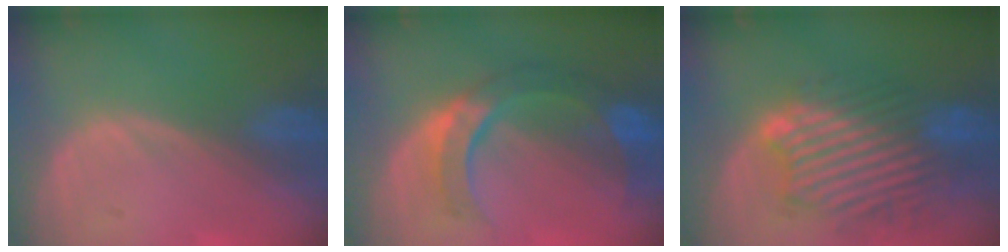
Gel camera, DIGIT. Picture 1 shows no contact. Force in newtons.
{"total": 7.9, "press": 7.8, "slide": 1.7}
{"total": 11.1, "press": 10.3, "slide": 4.0}